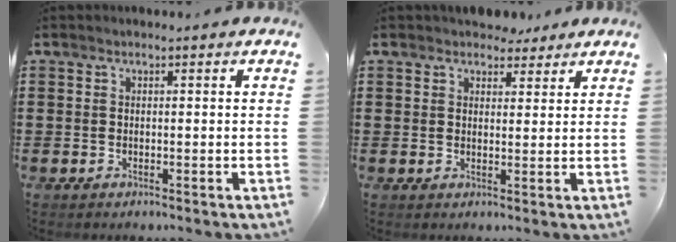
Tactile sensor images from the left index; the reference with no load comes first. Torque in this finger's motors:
{"motor_torque": [0.59, -0.45, 0.00, 0.05]}